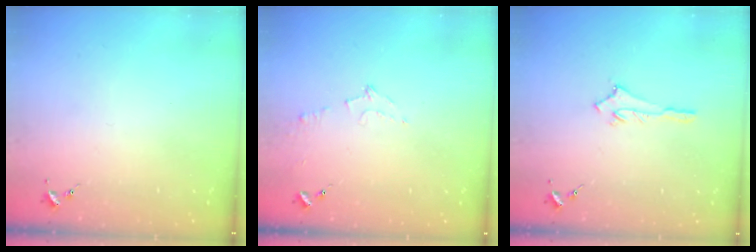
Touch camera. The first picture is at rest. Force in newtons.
{"total": 7.2, "press": 7.2, "slide": 0.8}
{"total": 2.6, "press": 2.5, "slide": 0.4}